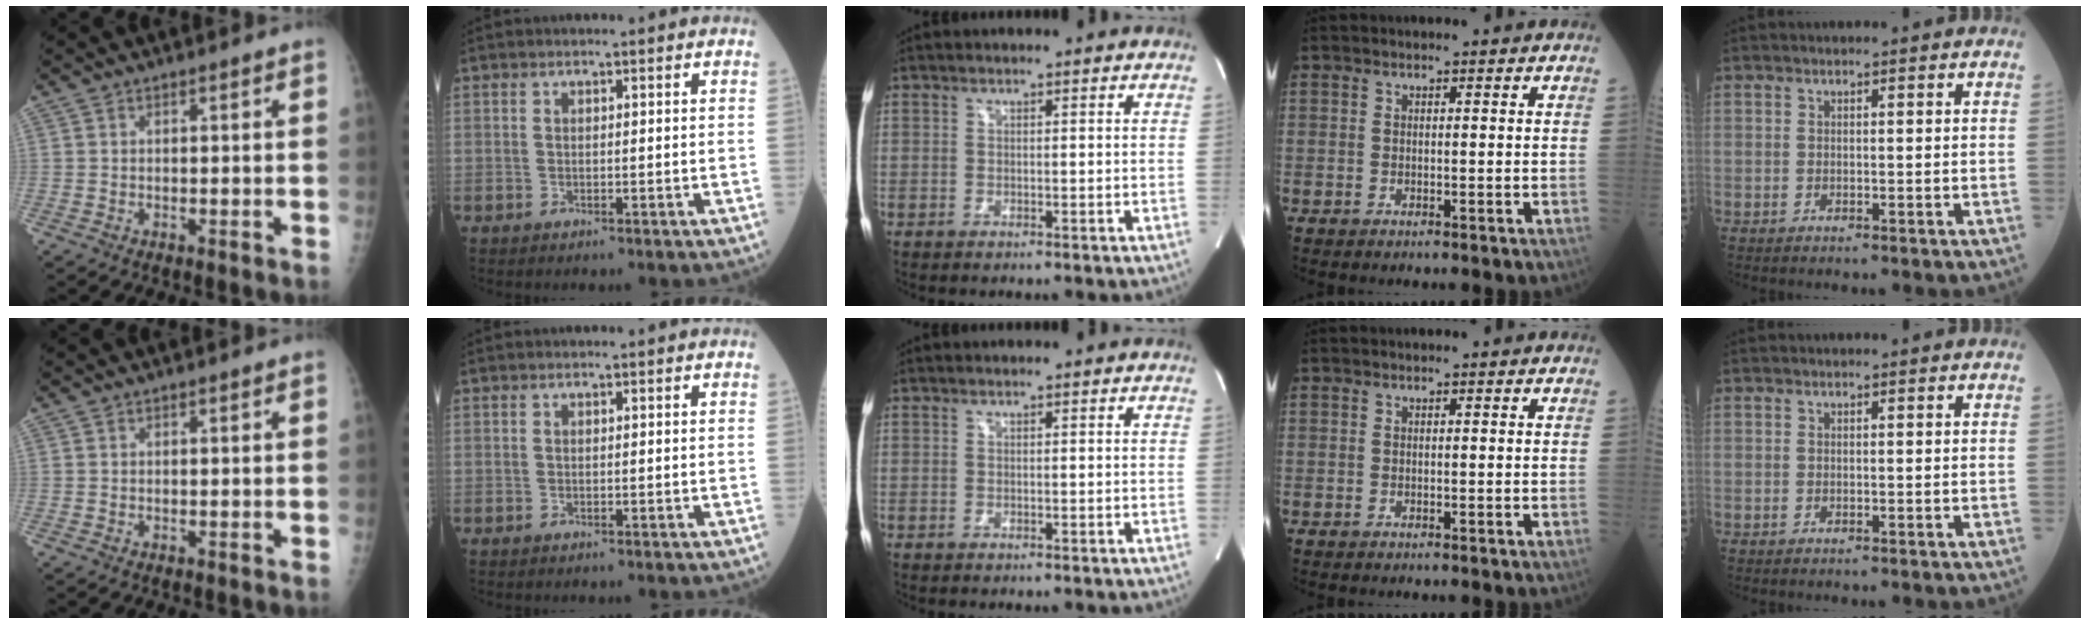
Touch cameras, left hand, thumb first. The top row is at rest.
{}